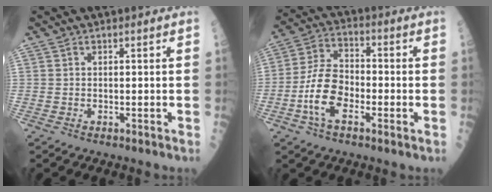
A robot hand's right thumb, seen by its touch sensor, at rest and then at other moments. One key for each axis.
{"total": 10.7, "fx": -3.1, "fy": 5.8, "fz": 8.4, "tx": -0.155, "ty": 0.030, "tz": -0.069}